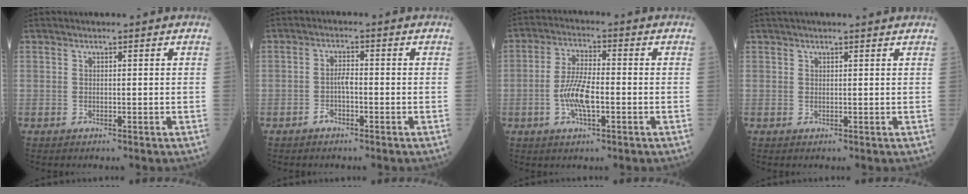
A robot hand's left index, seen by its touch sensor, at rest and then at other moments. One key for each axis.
{"total": 2.3, "fx": -1.1, "fy": 0.7, "fz": 1.9, "tx": -0.037, "ty": 0.003, "tz": -0.021}
{"total": 6.8, "fx": -1.8, "fy": 1.8, "fz": 6.3, "tx": -0.132, "ty": 0.002, "tz": -0.038}
{"total": 3.1, "fx": 2.9, "fy": -0.1, "fz": 1.1, "tx": -0.012, "ty": 0.021, "tz": 0.035}